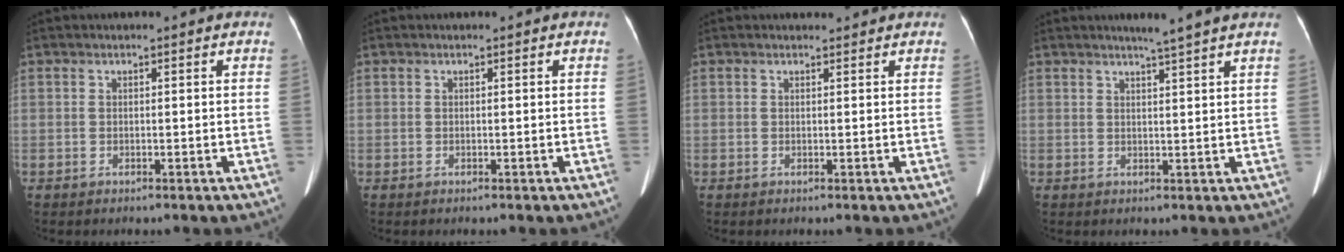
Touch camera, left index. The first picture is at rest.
{"total": 0.0}
{"total": 1.5, "force": [1.5, 0.4, 0.1], "torque": [-0.009, 0.006, 0.021]}
{"total": 3.7, "force": [3.0, -1.1, 1.8], "torque": [-0.026, -0.003, 0.043]}